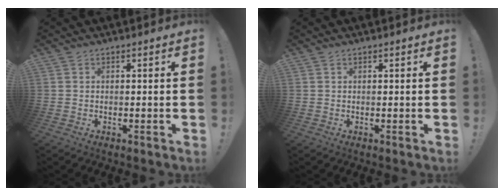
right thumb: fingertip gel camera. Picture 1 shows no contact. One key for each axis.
{"total": 0.0}